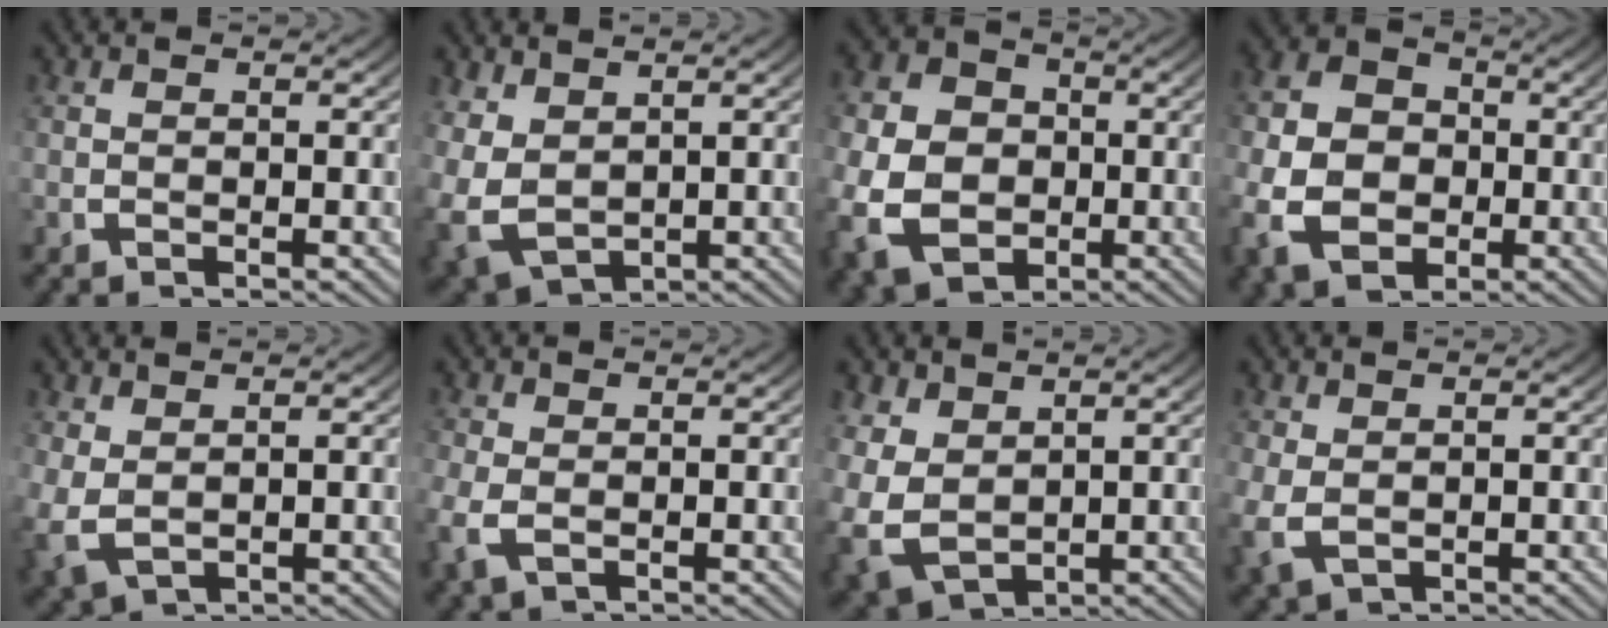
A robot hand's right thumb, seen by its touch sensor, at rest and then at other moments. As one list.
[{"total": 6.8, "force": [-0.7, 5.4, 4.1], "torque": [-0.127, -0.051, 0.022]}, {"total": 11.3, "force": [-1.6, 8.9, 6.8], "torque": [-0.156, -0.046, -0.006]}, {"total": 10.0, "force": [-0.9, 7.5, 6.5], "torque": [-0.138, -0.023, -0.005]}, {"total": 3.3, "force": [0.4, 2.4, 2.2], "torque": [-0.063, -0.019, 0.029]}, {"total": 2.5, "force": [-0.6, 1.6, 1.8], "torque": [-0.052, -0.011, -0.003]}, {"total": 7.7, "force": [-1.0, 6.1, 4.5], "torque": [-0.140, -0.058, 0.017]}, {"total": 2.5, "force": [0.1, 1.8, 1.8], "torque": [-0.050, -0.012, 0.016]}]